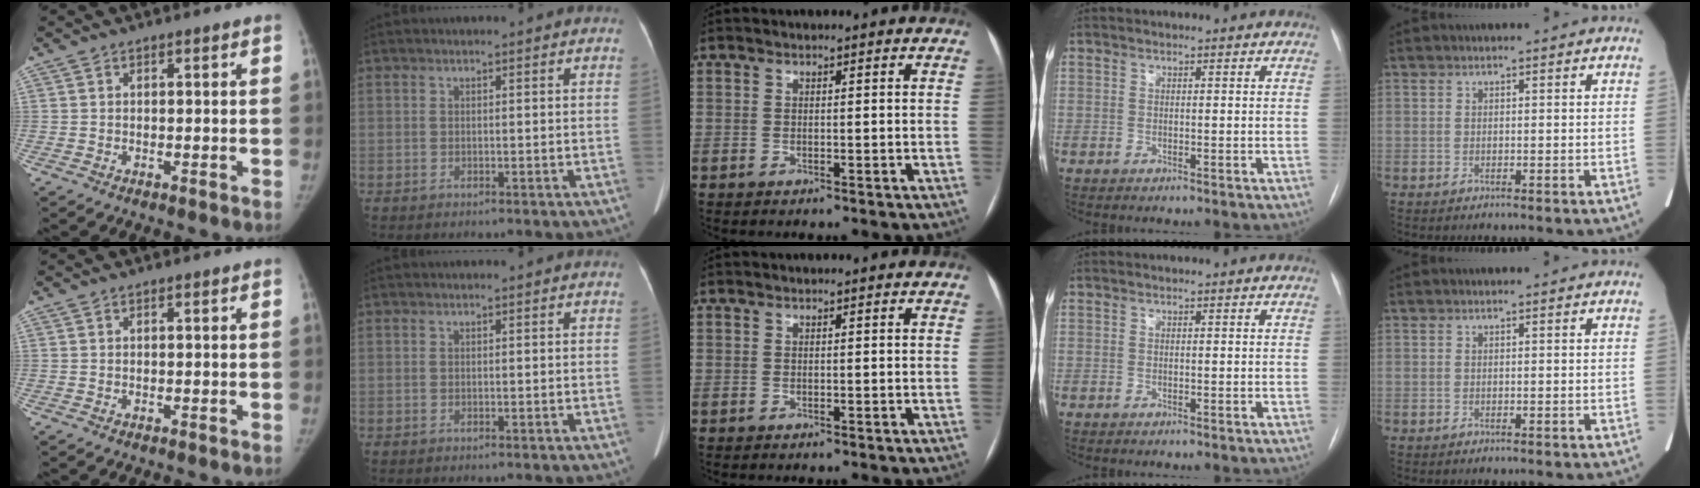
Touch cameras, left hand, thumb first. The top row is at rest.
{}